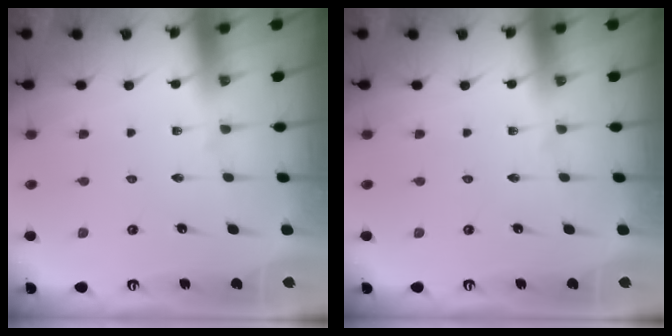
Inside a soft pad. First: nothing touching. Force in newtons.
{"total": 0.0}